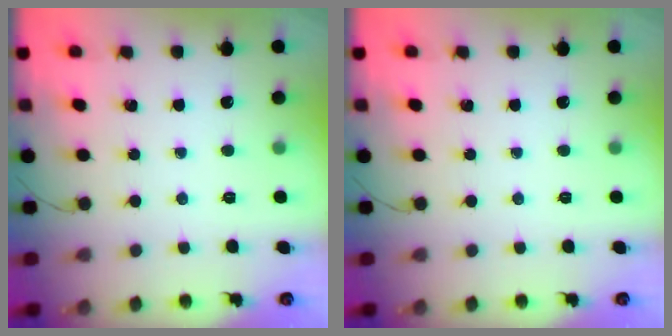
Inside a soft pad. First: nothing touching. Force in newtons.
{"total": 0.0}